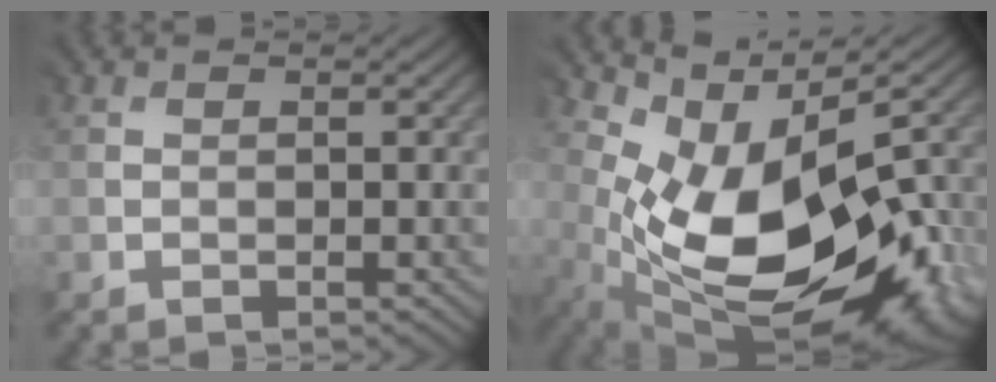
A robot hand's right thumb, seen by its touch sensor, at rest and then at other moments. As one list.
[{"total": 14.5, "force": [-2.9, 6.8, 12.5], "torque": [-0.176, -0.020, -0.029]}]